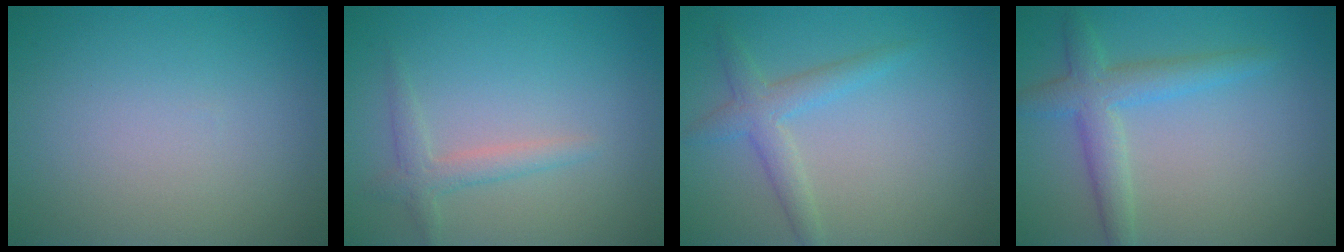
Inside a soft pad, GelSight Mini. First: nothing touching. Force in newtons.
{"total": 2.0, "press": 2.0, "slide": 0.2}
{"total": 2.6, "press": 2.6, "slide": 0.1}
{"total": 3.6, "press": 3.6, "slide": 0.1}